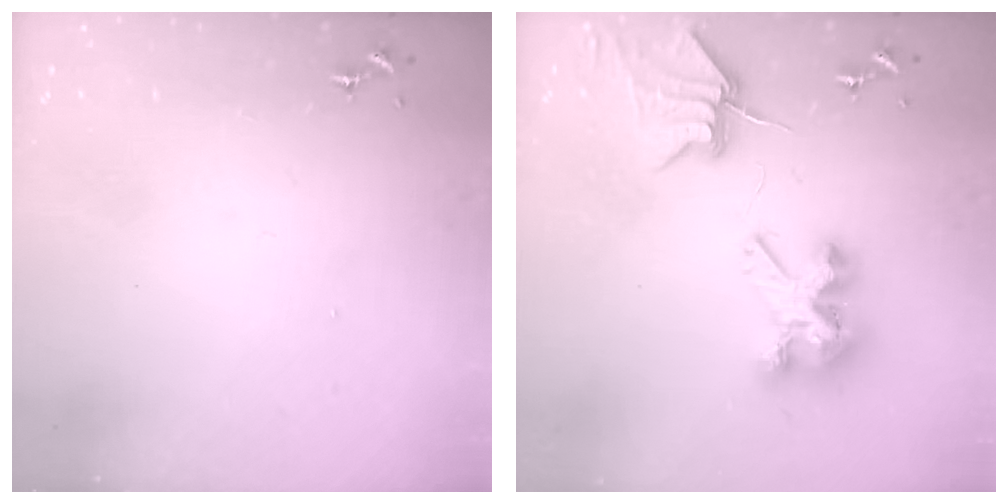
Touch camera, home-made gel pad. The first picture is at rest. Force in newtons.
{"total": 9.4, "press": 9.3, "slide": 1.2}